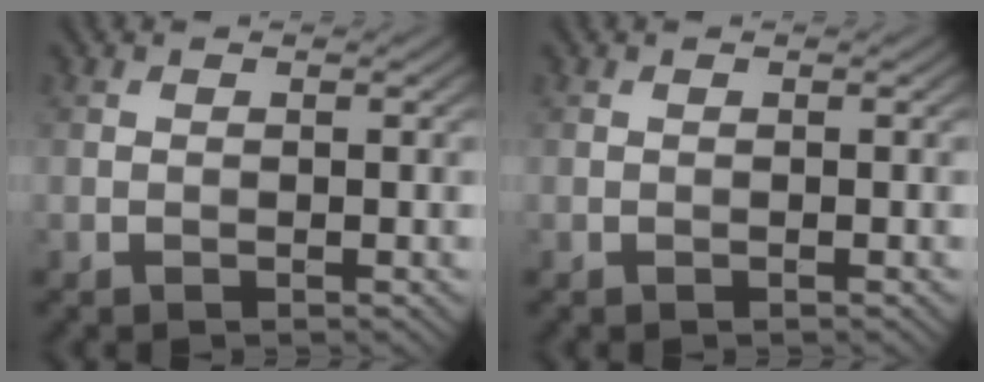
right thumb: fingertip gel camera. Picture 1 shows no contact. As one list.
[{"total": 0.0}]